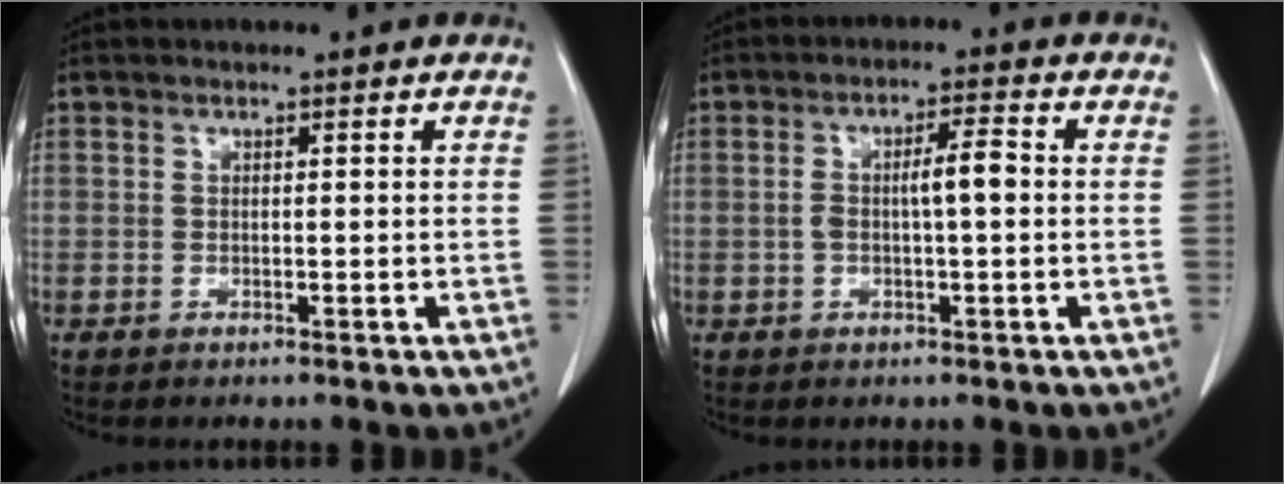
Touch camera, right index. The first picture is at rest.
{"total": 4.8, "force": [0.0, 0.9, 4.7], "torque": [-0.087, 0.015, 0.001]}